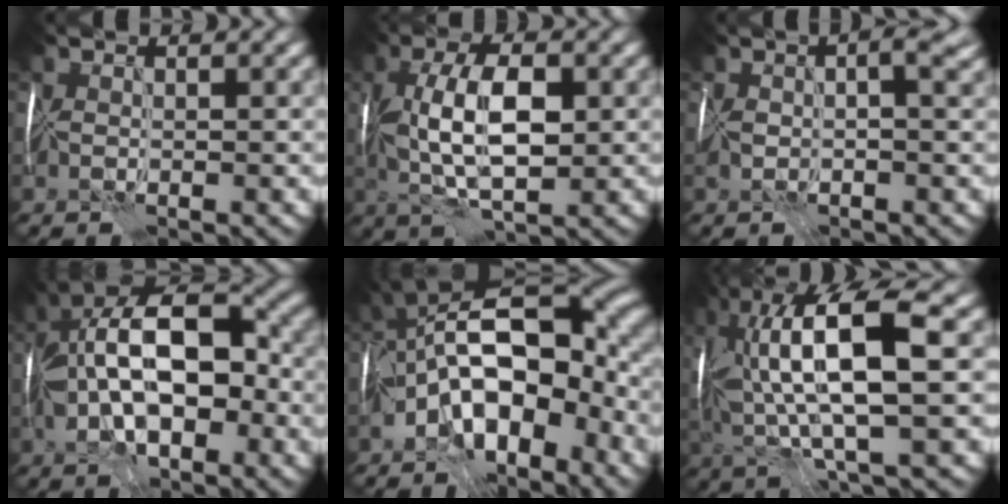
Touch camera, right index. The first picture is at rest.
{"total": 7.8, "force": [0.4, 3.4, 7.0], "torque": [-0.135, 0.011, 0.005]}
{"total": 5.3, "force": [0.6, 2.8, 4.5], "torque": [-0.070, 0.009, 0.005]}
{"total": 13.2, "force": [0.1, 6.7, 11.4], "torque": [-0.180, 0.031, -0.009]}
{"total": 14.8, "force": [-2.6, 7.1, 12.8], "torque": [-0.196, 0.025, -0.049]}
{"total": 12.0, "force": [2.0, 3.6, 11.3], "torque": [-0.206, 0.014, 0.038]}